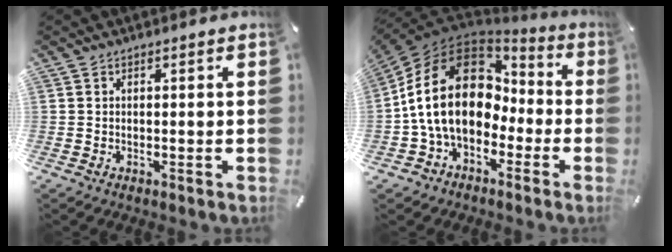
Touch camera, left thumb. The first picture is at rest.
{"total": 21.0, "force": [0.6, 15.2, 14.5], "torque": [-0.298, 0.018, 0.012]}